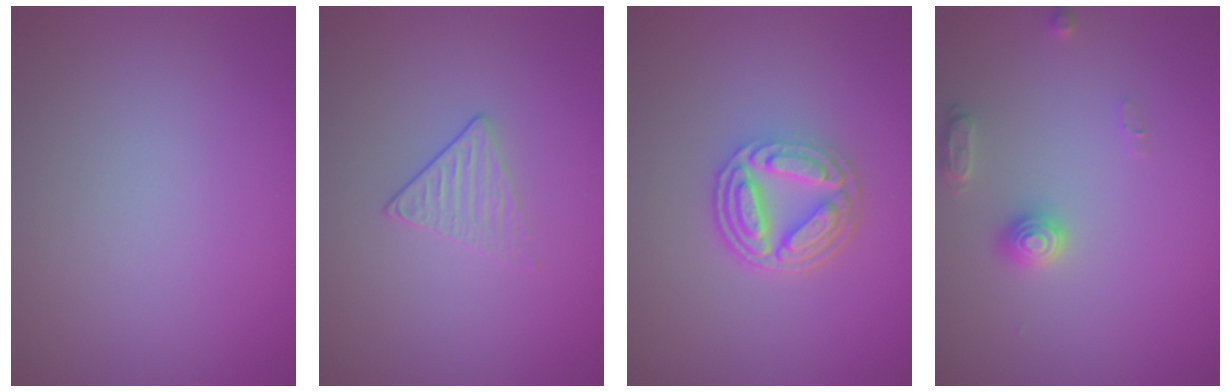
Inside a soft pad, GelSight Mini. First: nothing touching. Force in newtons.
{"total": 1.3, "press": 0.9, "slide": 0.9}
{"total": 5.1, "press": 3.7, "slide": 3.4}
{"total": 2.2, "press": 2.2, "slide": 0.1}